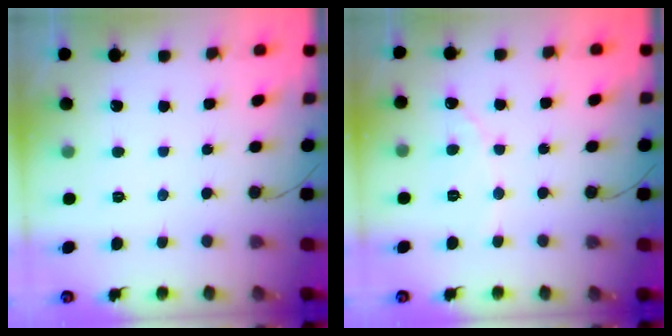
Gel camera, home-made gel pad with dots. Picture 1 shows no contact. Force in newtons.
{"total": 2.5, "press": 2.5, "slide": 0.1}